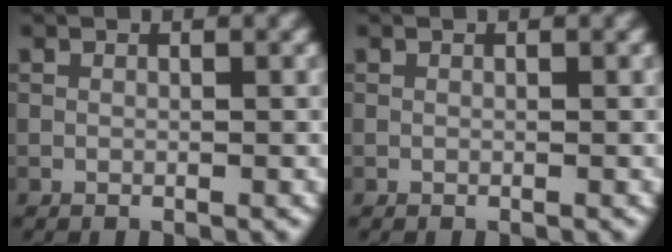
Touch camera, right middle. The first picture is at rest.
{"total": 0.0}